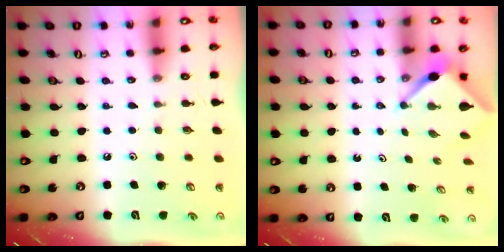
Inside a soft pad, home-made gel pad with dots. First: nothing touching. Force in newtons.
{"total": 3.0, "press": 3.0, "slide": 0.2}